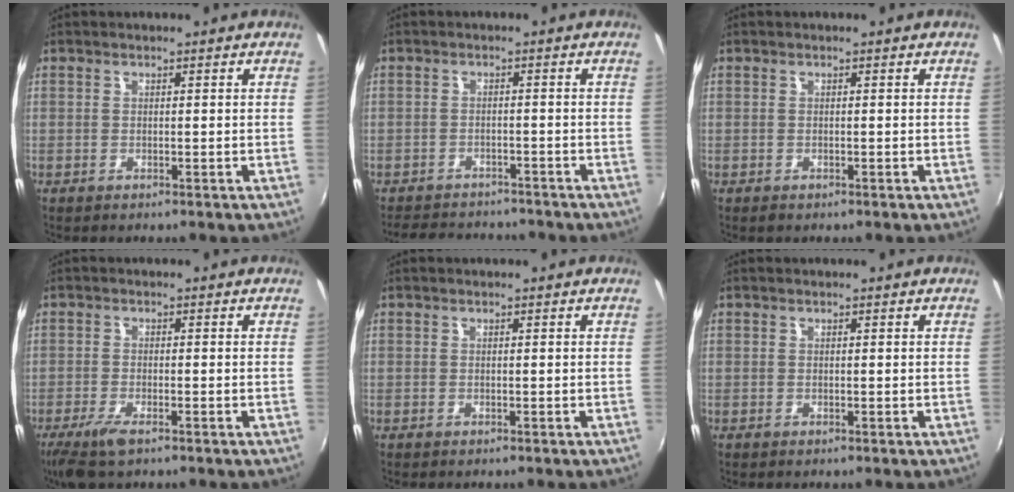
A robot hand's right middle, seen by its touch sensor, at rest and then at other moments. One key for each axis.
{"total": 8.3, "fx": -7.2, "fy": 3.6, "fz": 2.0, "tx": -0.055, "ty": 0.017, "tz": -0.104}
{"total": 0.5, "fx": -0.4, "fy": 0.4, "fz": 0.1, "tx": -0.003, "ty": -0.002, "tz": -0.008}
{"total": 5.4, "fx": -3.7, "fy": 1.3, "fz": 3.8, "tx": -0.093, "ty": -0.018, "tz": -0.070}
{"total": 0.0}
{"total": 0.0}